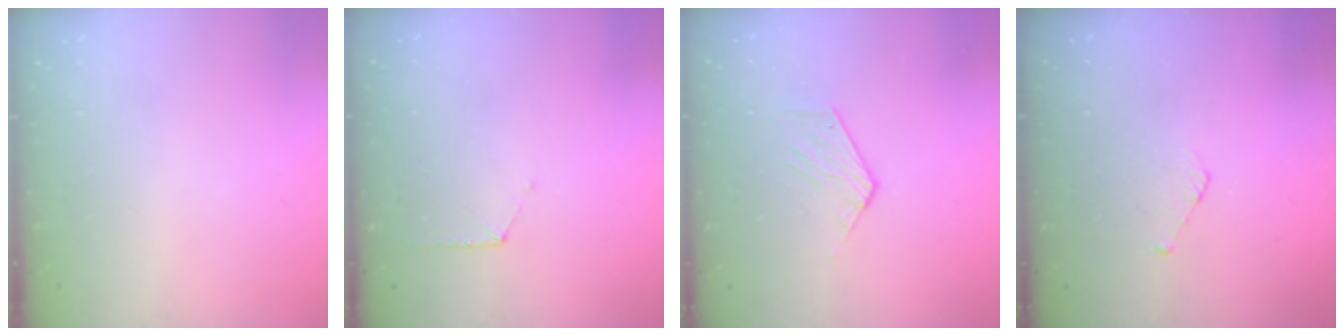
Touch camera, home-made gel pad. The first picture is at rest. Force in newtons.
{"total": 5.9, "press": 5.9, "slide": 0.6}
{"total": 5.3, "press": 5.3, "slide": 0.5}
{"total": 3.9, "press": 3.9, "slide": 0.4}